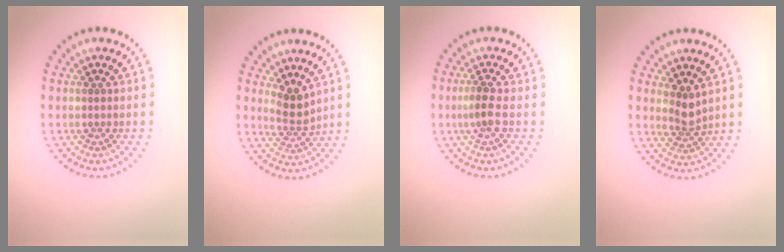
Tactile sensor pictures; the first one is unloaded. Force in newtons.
{"total": 2.3, "press": 1.6, "slide": 1.5}
{"total": 1.6, "press": 1.3, "slide": 0.9}
{"total": 2.0, "press": 1.5, "slide": 1.4}